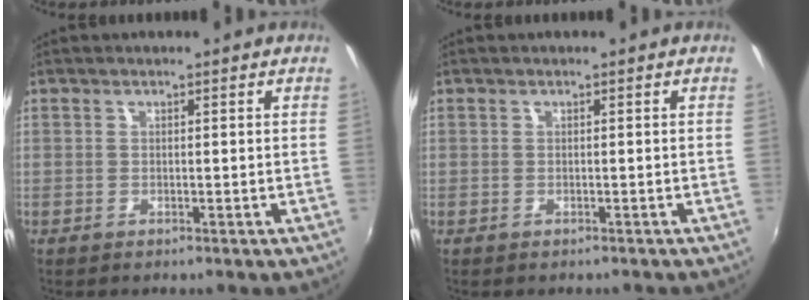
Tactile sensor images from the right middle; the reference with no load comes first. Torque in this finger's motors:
{"motor_torque": [1.07, -1.07, 0.11, 0.06]}